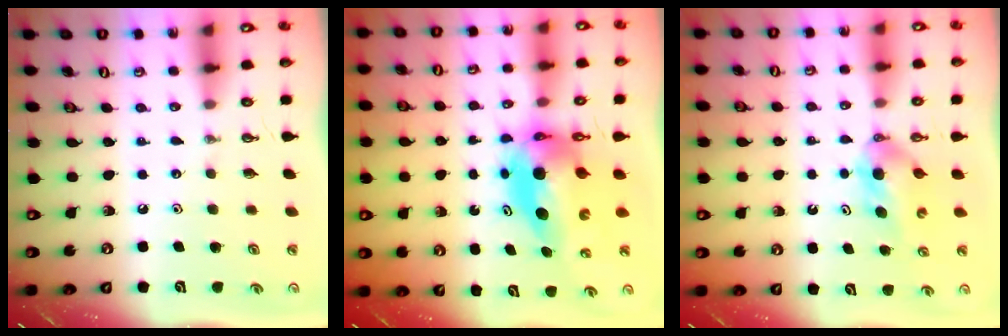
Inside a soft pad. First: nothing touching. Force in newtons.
{"total": 8.3, "press": 8.2, "slide": 0.9}
{"total": 5.2, "press": 5.1, "slide": 0.6}